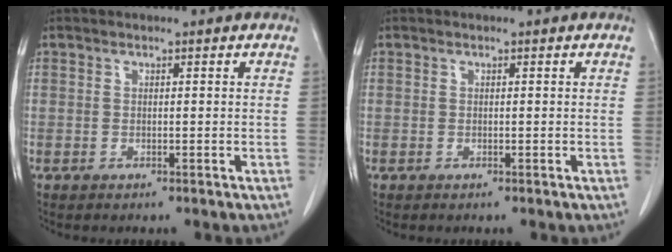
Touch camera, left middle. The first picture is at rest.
{"total": 0.0}